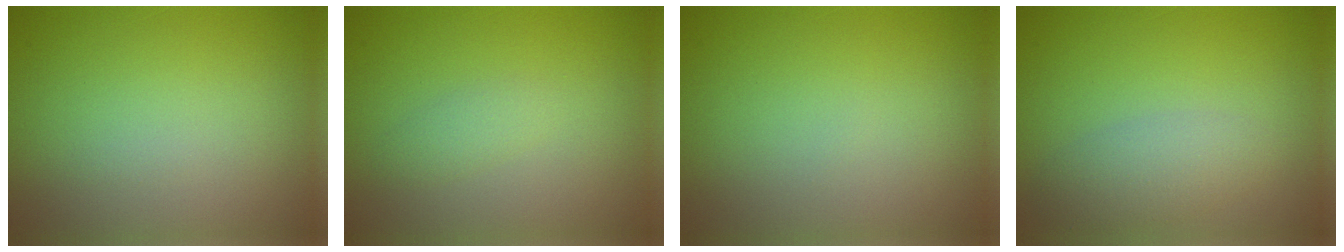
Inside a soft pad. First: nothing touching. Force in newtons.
{"total": 1.1, "press": 1.1, "slide": 0.1}
{"total": 0.0}
{"total": 2.7, "press": 2.7, "slide": 0.1}